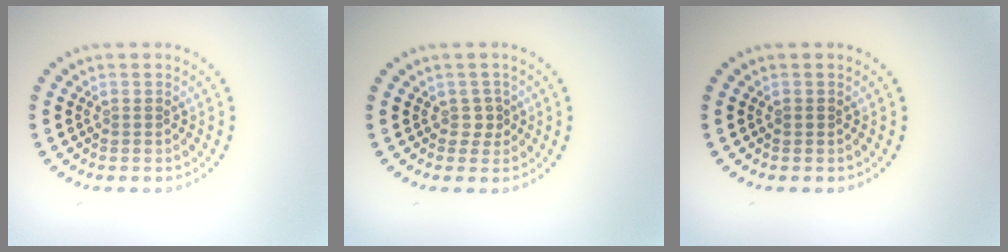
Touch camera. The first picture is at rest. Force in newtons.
{"total": 1.2, "press": 1.0, "slide": 0.6}
{"total": 0.7, "press": 0.7, "slide": 0.2}